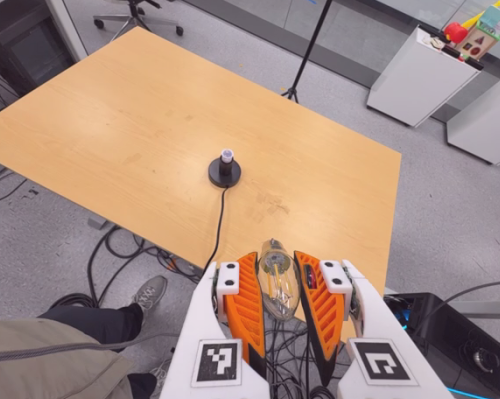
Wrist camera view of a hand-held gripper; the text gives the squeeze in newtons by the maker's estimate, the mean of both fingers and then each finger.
{"total": 21.3, "left": 24.1, "right": 18.5}